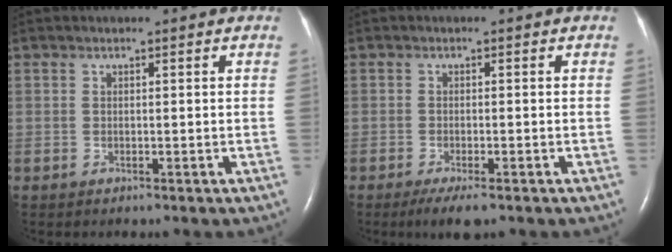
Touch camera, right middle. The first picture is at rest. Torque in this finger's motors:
{"motor_torque": [0.42, -0.34, 0.01, 0.03]}